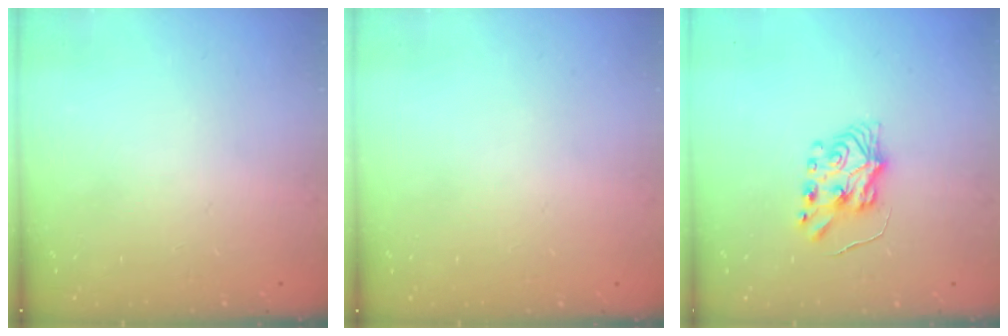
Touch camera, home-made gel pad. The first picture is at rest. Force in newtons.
{"total": 0.0}
{"total": 7.3, "press": 7.3, "slide": 0.7}